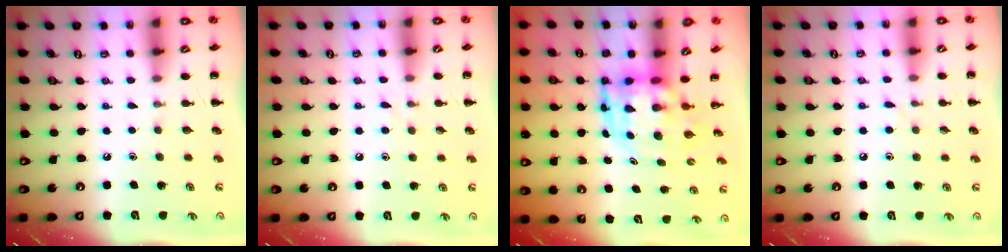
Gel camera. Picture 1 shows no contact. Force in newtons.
{"total": 3.5, "press": 3.2, "slide": 1.6}
{"total": 5.8, "press": 5.5, "slide": 1.9}
{"total": 5.3, "press": 4.9, "slide": 2.0}